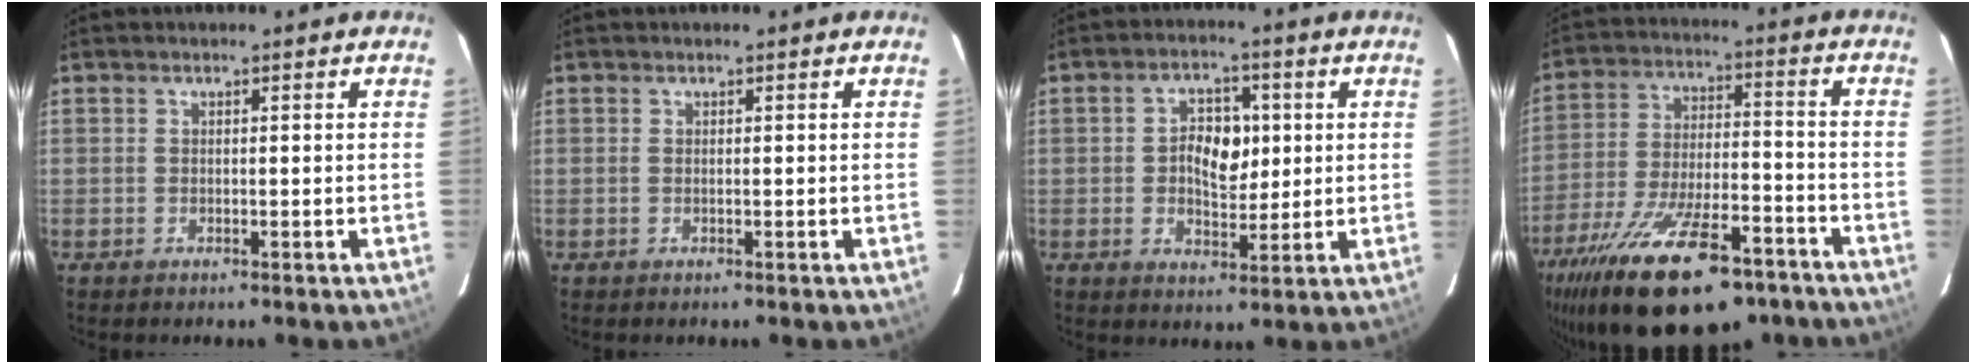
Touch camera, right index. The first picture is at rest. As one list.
[{"total": 0.0}, {"total": 7.3, "force": [0.7, 4.8, 5.5], "torque": [-0.098, 0.011, 0.013]}, {"total": 24.8, "force": [-16.9, 9.2, 15.7], "torque": [-0.293, -0.038, -0.255]}]